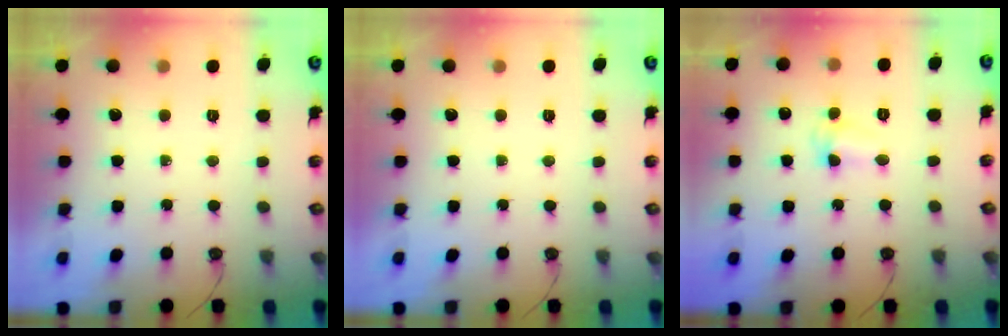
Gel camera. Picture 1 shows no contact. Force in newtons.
{"total": 0.0}
{"total": 2.6, "press": 2.6, "slide": 0.6}